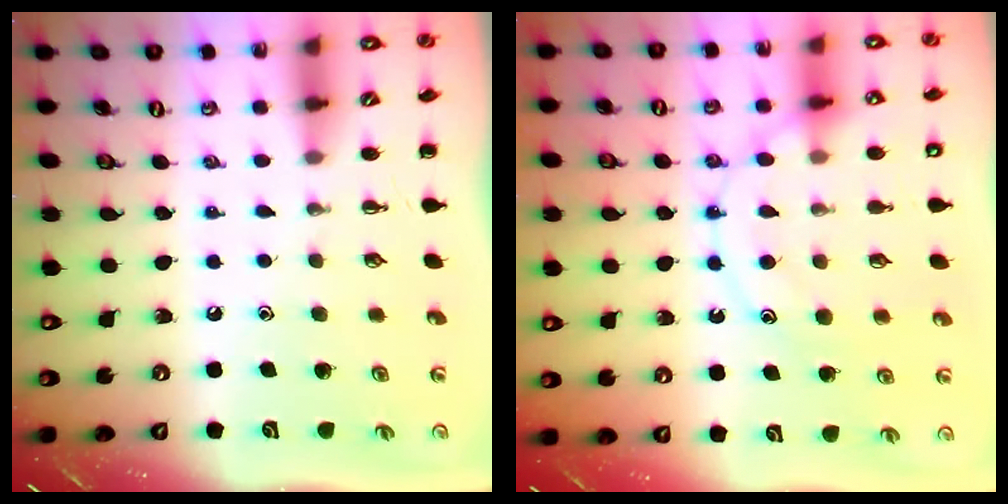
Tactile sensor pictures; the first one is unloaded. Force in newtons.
{"total": 12.7, "press": 12.6, "slide": 1.0}